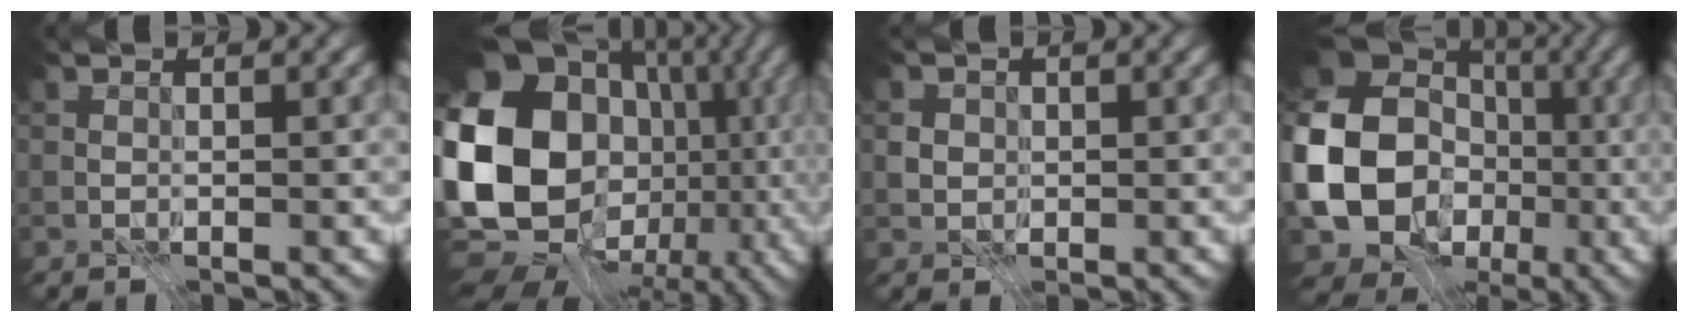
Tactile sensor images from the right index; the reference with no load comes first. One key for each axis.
{"total": 20.9, "fx": -0.7, "fy": 17.3, "fz": 11.7, "tx": -0.236, "ty": -0.005, "tz": -0.036}
{"total": 1.6, "fx": 0.0, "fy": 1.5, "fz": 0.5, "tx": -0.014, "ty": -0.005, "tz": 0.008}
{"total": 16.7, "fx": -2.7, "fy": 14.2, "fz": 8.3, "tx": -0.189, "ty": -0.005, "tz": -0.057}